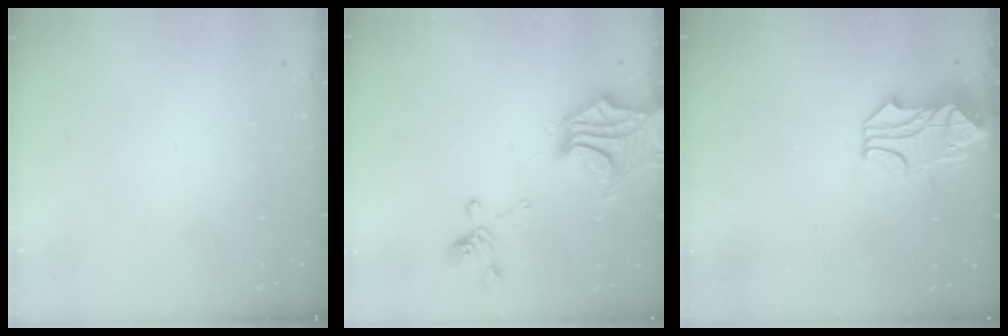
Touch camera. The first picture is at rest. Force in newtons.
{"total": 7.2, "press": 6.1, "slide": 3.7}
{"total": 2.3, "press": 1.7, "slide": 1.6}